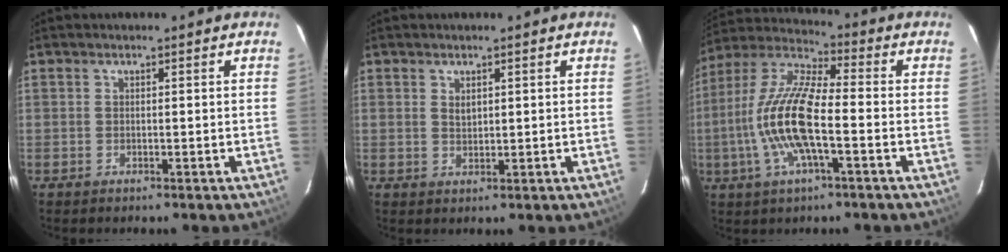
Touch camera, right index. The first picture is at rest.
{"total": 1.8, "force": [0.8, 1.2, 1.1], "torque": [-0.016, 0.002, 0.016]}
{"total": 15.3, "force": [-3.3, 3.9, 14.4], "torque": [-0.296, 0.001, -0.072]}